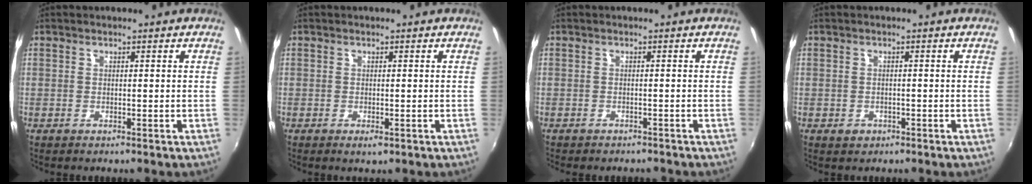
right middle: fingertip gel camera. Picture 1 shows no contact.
{"total": 1.3, "force": [-0.6, 0.6, 1.0], "torque": [-0.018, -0.004, -0.007]}
{"total": 3.1, "force": [-2.8, 1.0, 0.9], "torque": [-0.025, -0.013, -0.037]}
{"total": 1.7, "force": [-0.8, 1.4, 0.6], "torque": [-0.011, -0.002, -0.010]}